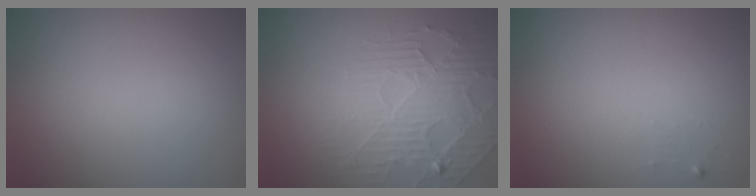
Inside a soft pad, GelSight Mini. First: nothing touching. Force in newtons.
{"total": 4.1, "press": 3.8, "slide": 1.6}
{"total": 0.6, "press": 0.6, "slide": 0.1}